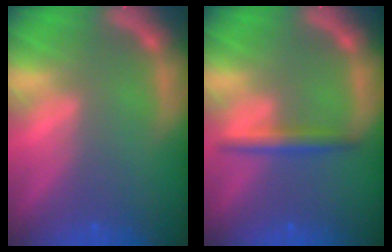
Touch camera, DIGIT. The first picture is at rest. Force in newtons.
{"total": 2.4}